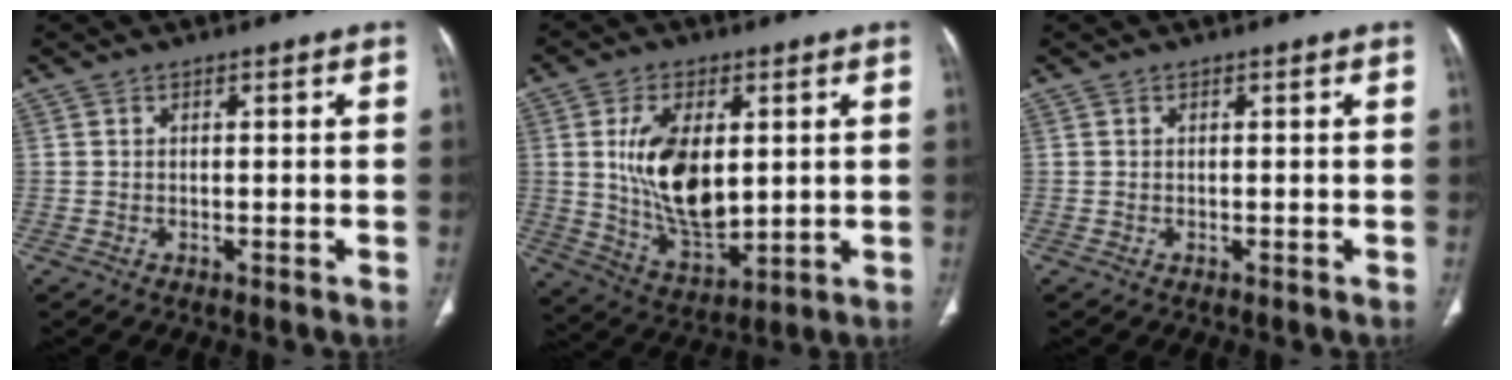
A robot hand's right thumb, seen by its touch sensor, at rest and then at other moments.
{"total": 15.0, "force": [2.2, 8.2, 12.4], "torque": [-0.209, -0.018, 0.054]}
{"total": 0.0}